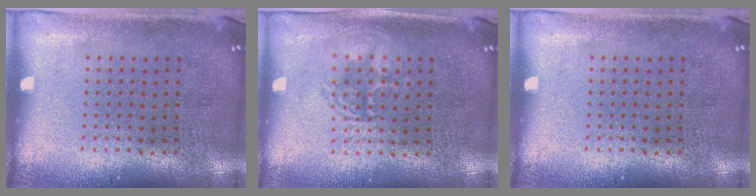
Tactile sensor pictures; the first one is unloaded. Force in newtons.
{"total": 1.3, "press": 1.3, "slide": 0.2}
{"total": 0.0}